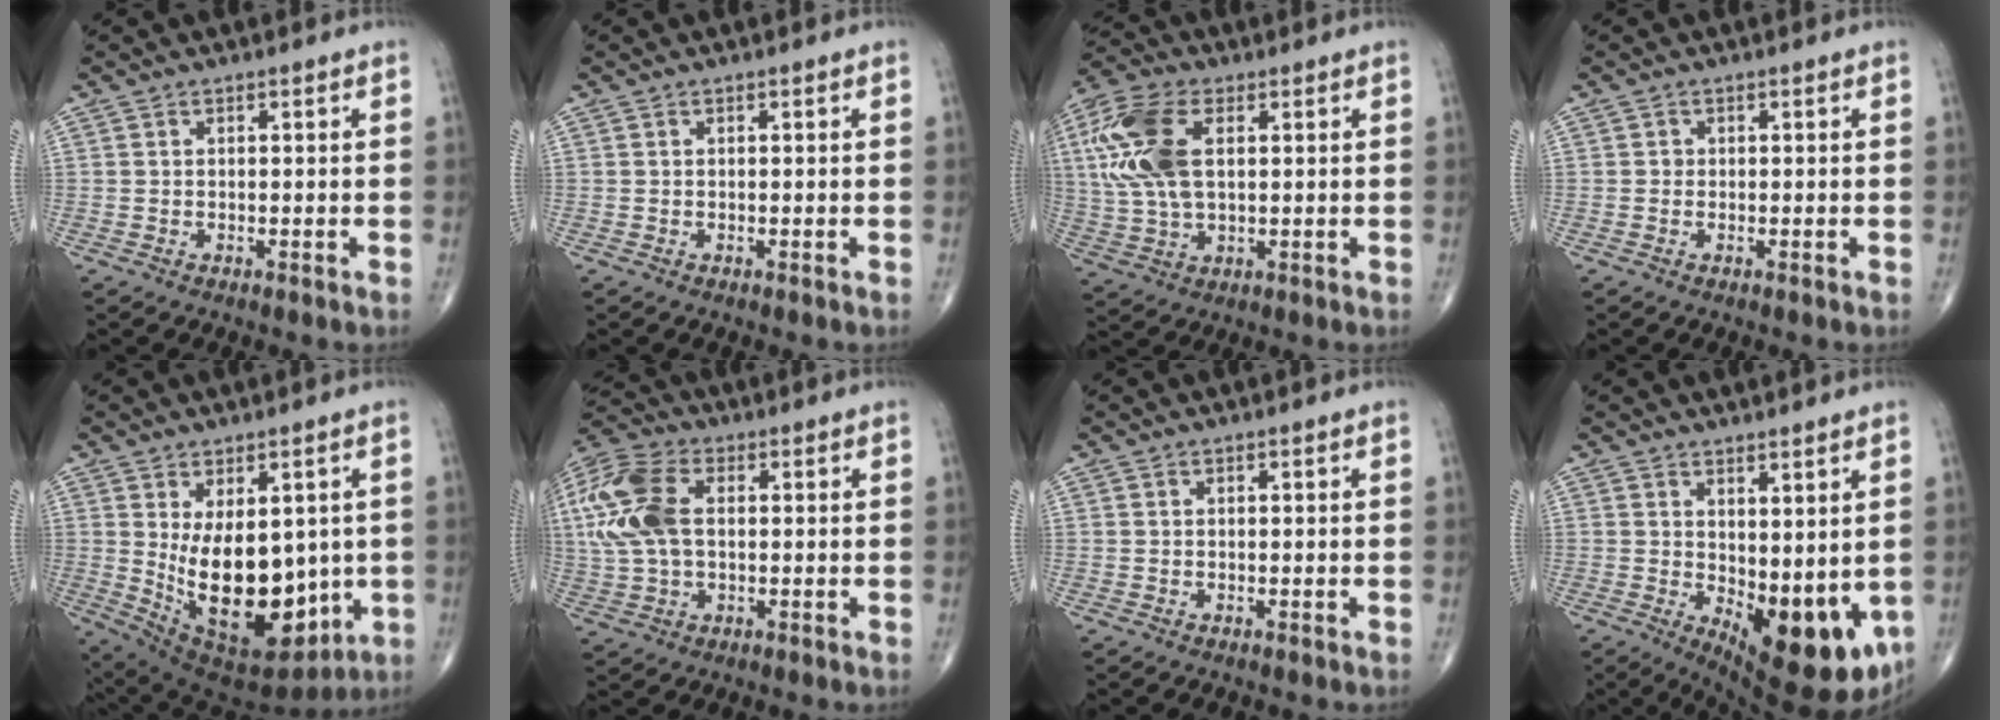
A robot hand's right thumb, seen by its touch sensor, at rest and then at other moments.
{"total": 0.0}
{"total": 14.8, "force": [3.3, 8.1, 12.0], "torque": [-0.271, 0.008, 0.063]}
{"total": 0.7, "force": [0.0, 0.7, 0.1], "torque": [0.003, 0.002, 0.000]}
{"total": 19.3, "force": [-0.4, 10.8, 16.0], "torque": [-0.223, -0.028, 0.028]}
{"total": 16.7, "force": [2.2, 10.3, 12.9], "torque": [-0.314, 0.012, 0.039]}
{"total": 0.0}
{"total": 13.7, "force": [-1.0, 5.9, 12.3], "torque": [-0.150, -0.032, 0.006]}